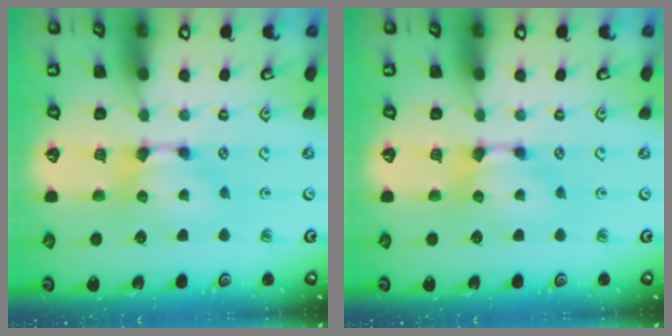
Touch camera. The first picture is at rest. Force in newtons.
{"total": 0.0}